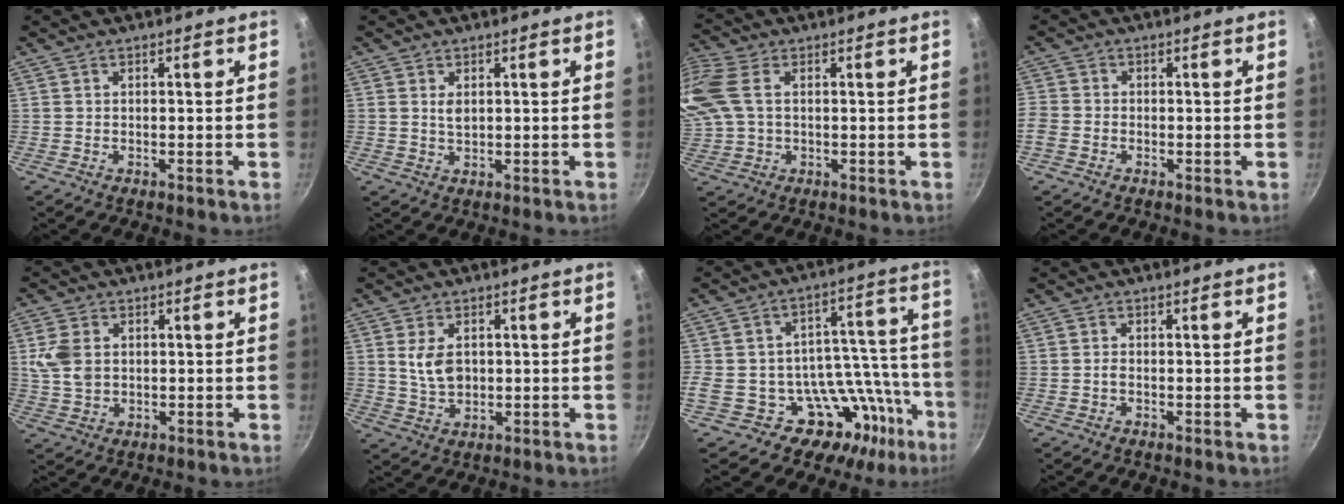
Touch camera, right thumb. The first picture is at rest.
{"total": 2.2, "force": [0.7, 1.3, 1.7], "torque": [-0.030, -0.004, 0.015]}
{"total": 10.0, "force": [1.9, 6.5, 7.3], "torque": [-0.167, 0.015, 0.035]}
{"total": 3.8, "force": [-1.7, 2.8, 1.9], "torque": [-0.047, 0.005, -0.044]}
{"total": 6.6, "force": [1.2, 4.8, 4.4], "torque": [-0.088, -0.001, 0.026]}
{"total": 6.0, "force": [1.1, 4.0, 4.4], "torque": [-0.069, -0.008, 0.026]}
{"total": 19.5, "force": [-11.1, 13.7, 8.3], "torque": [-0.006, 0.087, -0.163]}
{"total": 0.7, "force": [-0.2, 0.5, 0.5], "torque": [-0.011, 0.004, -0.005]}